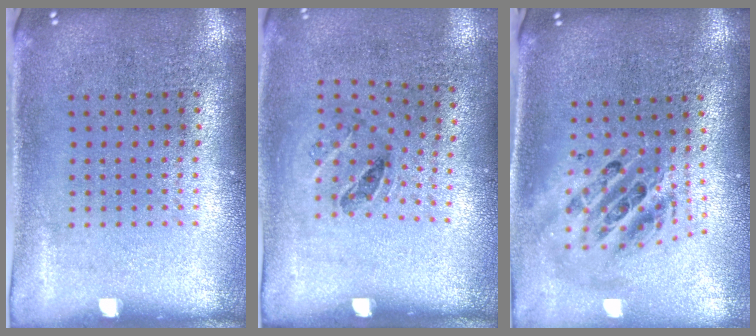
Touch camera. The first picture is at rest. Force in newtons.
{"total": 1.3, "press": 0.8, "slide": 1.1}
{"total": 2.2, "press": 1.7, "slide": 1.4}